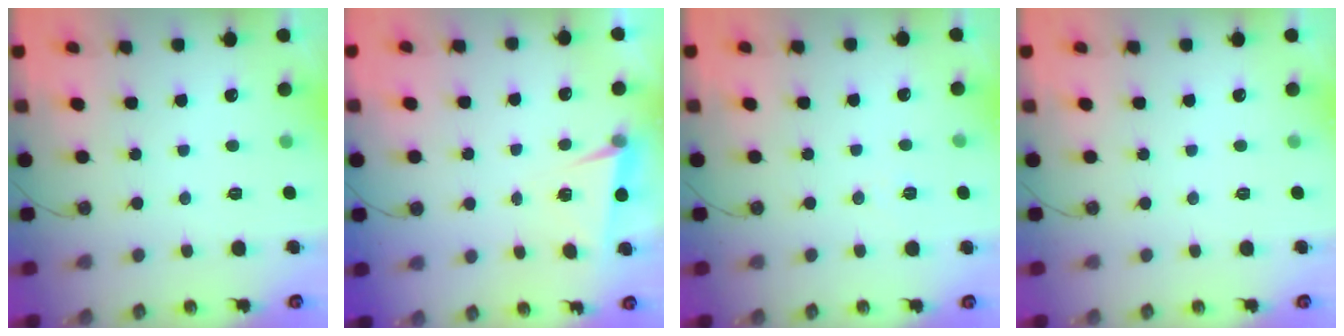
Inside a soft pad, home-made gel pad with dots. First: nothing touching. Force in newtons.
{"total": 2.5, "press": 1.8, "slide": 1.8}
{"total": 5.8, "press": 3.8, "slide": 4.3}
{"total": 0.0}